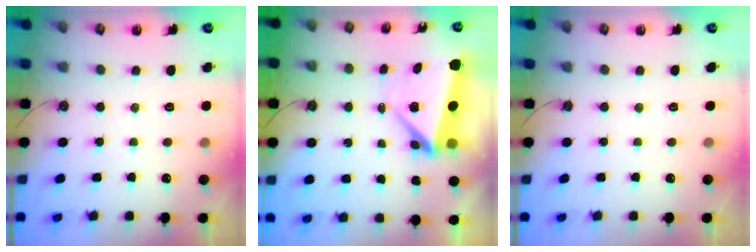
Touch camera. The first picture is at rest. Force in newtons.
{"total": 5.7, "press": 5.7, "slide": 0.9}
{"total": 0.0}